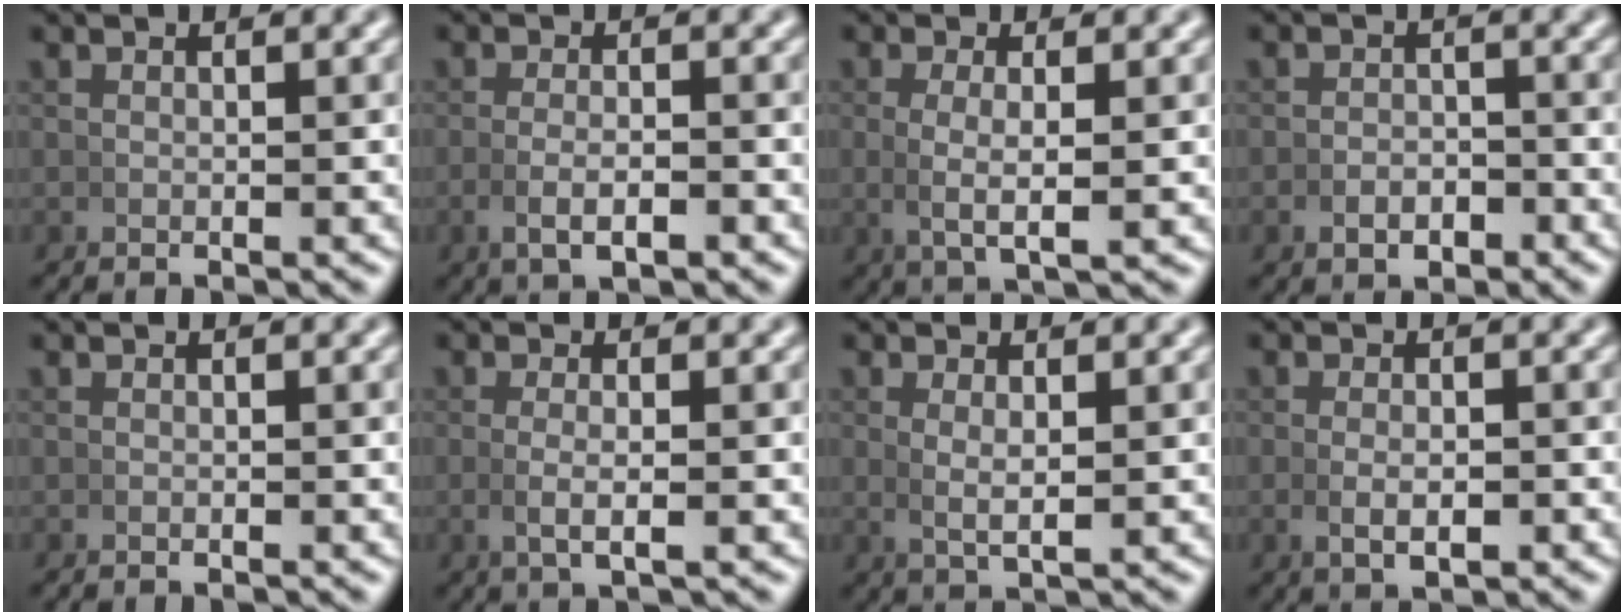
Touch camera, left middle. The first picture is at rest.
{"total": 2.6, "force": [-1.1, 0.9, 2.1], "torque": [-0.046, -0.005, -0.015]}
{"total": 3.4, "force": [0.4, 0.8, 3.3], "torque": [-0.066, -0.007, 0.015]}
{"total": 2.0, "force": [-1.3, 1.2, 0.8], "torque": [-0.006, -0.001, -0.024]}
{"total": 0.0}
{"total": 2.1, "force": [-0.3, 0.4, 2.0], "torque": [-0.046, -0.008, 0.001]}
{"total": 2.4, "force": [0.5, 0.7, 2.2], "torque": [-0.044, -0.009, 0.018]}
{"total": 2.3, "force": [-0.5, 1.0, 2.0], "torque": [-0.039, -0.006, -0.002]}